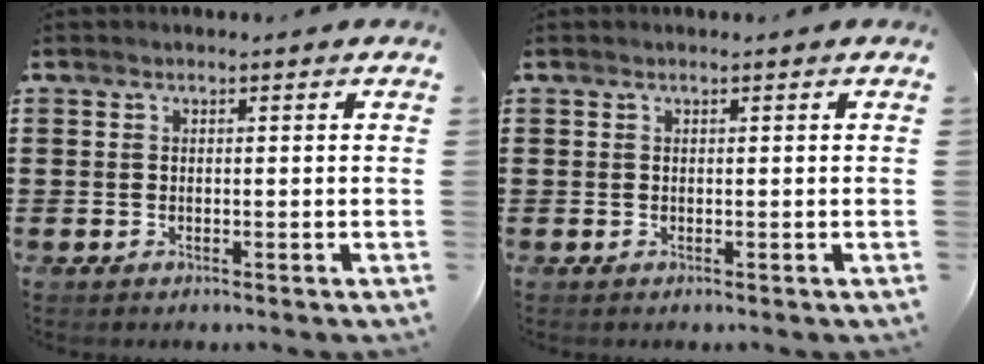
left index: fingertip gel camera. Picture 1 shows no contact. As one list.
[{"total": 0.0}]